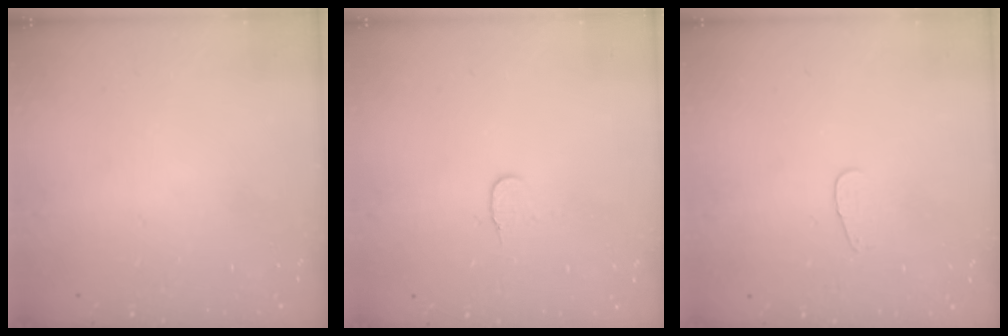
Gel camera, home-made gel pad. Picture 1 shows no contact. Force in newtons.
{"total": 4.9, "press": 4.9, "slide": 0.5}
{"total": 3.4, "press": 3.4, "slide": 0.4}